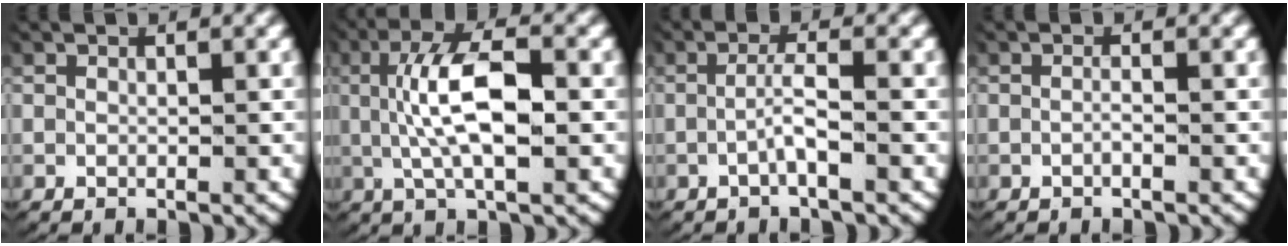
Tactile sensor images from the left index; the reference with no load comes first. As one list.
[{"total": 6.8, "force": [0.6, 2.3, 6.4], "torque": [-0.129, 0.007, 0.008]}, {"total": 2.2, "force": [-1.1, 0.1, 1.9], "torque": [-0.043, -0.003, -0.019]}, {"total": 0.8, "force": [-0.5, 0.1, 0.7], "torque": [-0.017, -0.002, -0.009]}]